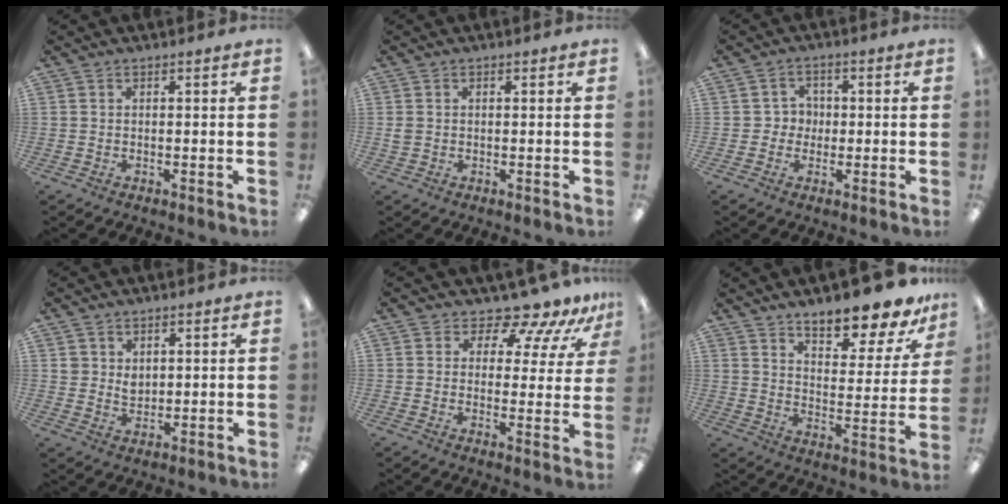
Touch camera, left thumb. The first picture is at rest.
{"total": 1.3, "force": [0.1, 1.2, 0.5], "torque": [-0.010, 0.005, 0.001]}
{"total": 3.8, "force": [-0.4, 3.7, 0.8], "torque": [-0.024, 0.012, -0.010]}
{"total": 3.2, "force": [1.7, 2.6, 0.7], "torque": [-0.006, -0.003, 0.030]}
{"total": 10.0, "force": [8.9, 3.2, 3.3], "torque": [-0.049, -0.078, 0.158]}
{"total": 12.1, "force": [10.8, 2.6, 4.7], "torque": [-0.057, -0.086, 0.186]}